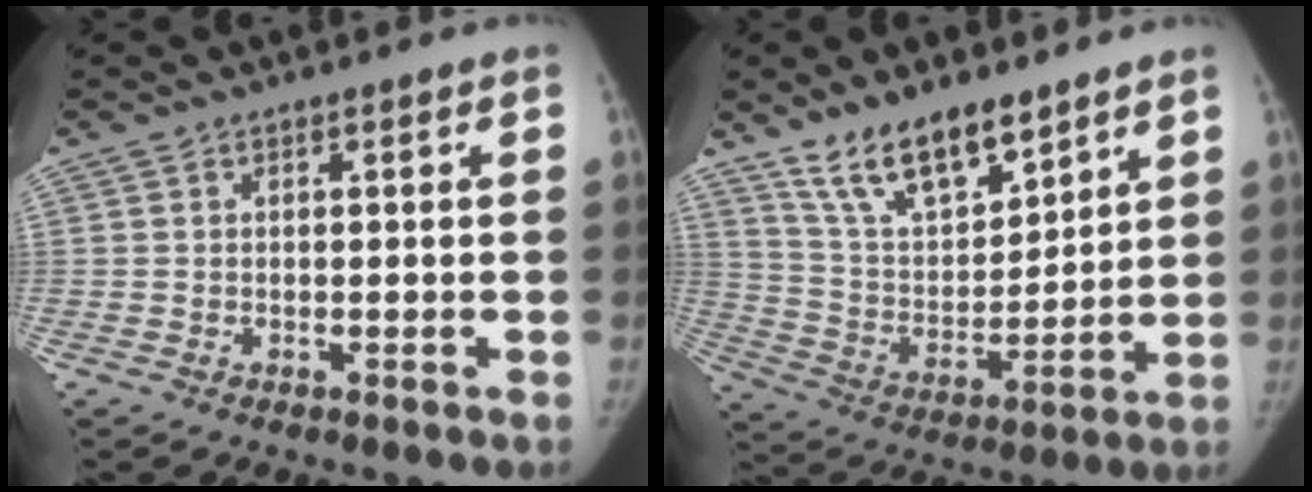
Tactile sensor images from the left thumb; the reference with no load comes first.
{"total": 14.3, "force": [10.6, 5.9, 7.6], "torque": [-0.098, -0.067, 0.204]}